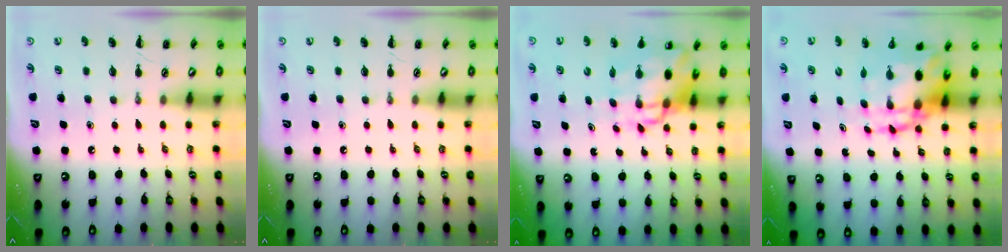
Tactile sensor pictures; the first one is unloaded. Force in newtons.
{"total": 0.0}
{"total": 10.6, "press": 10.2, "slide": 2.9}
{"total": 9.7, "press": 9.3, "slide": 2.6}